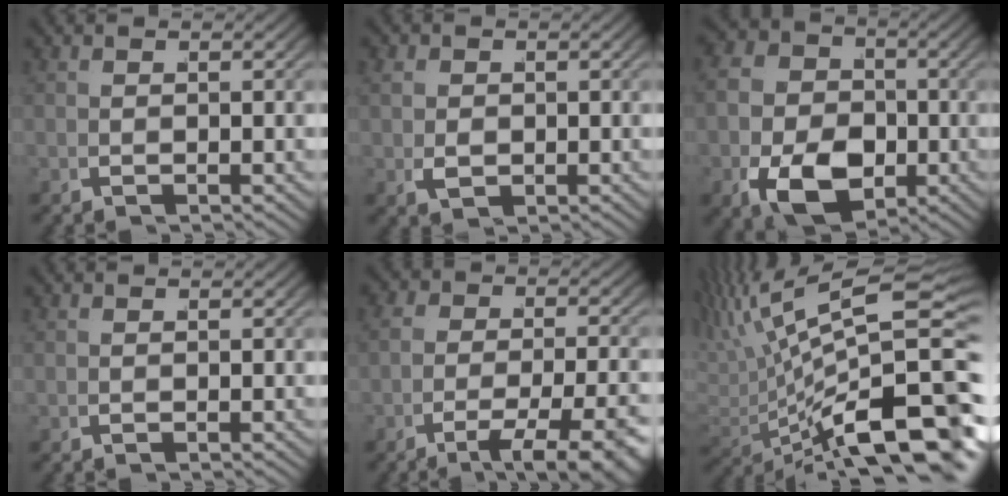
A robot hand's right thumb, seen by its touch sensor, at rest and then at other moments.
{"total": 2.3, "force": [0.7, 1.9, 1.2], "torque": [-0.030, -0.010, 0.020]}
{"total": 10.0, "force": [-1.4, 7.9, 6.0], "torque": [-0.123, -0.048, -0.005]}
{"total": 0.0}
{"total": 6.2, "force": [-3.3, 2.8, 4.5], "torque": [-0.061, -0.019, -0.044]}
{"total": 13.2, "force": [2.4, 6.1, 11.5], "torque": [-0.191, -0.018, 0.062]}